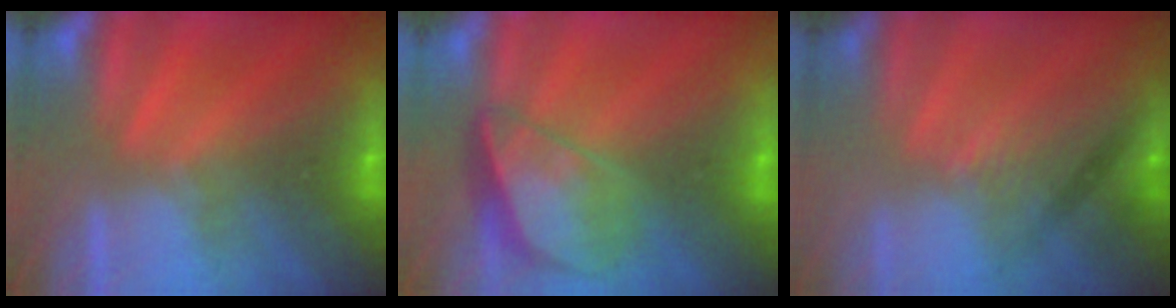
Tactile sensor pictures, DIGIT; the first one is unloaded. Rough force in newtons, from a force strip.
{"total": 4.1}
{"total": 2.6}